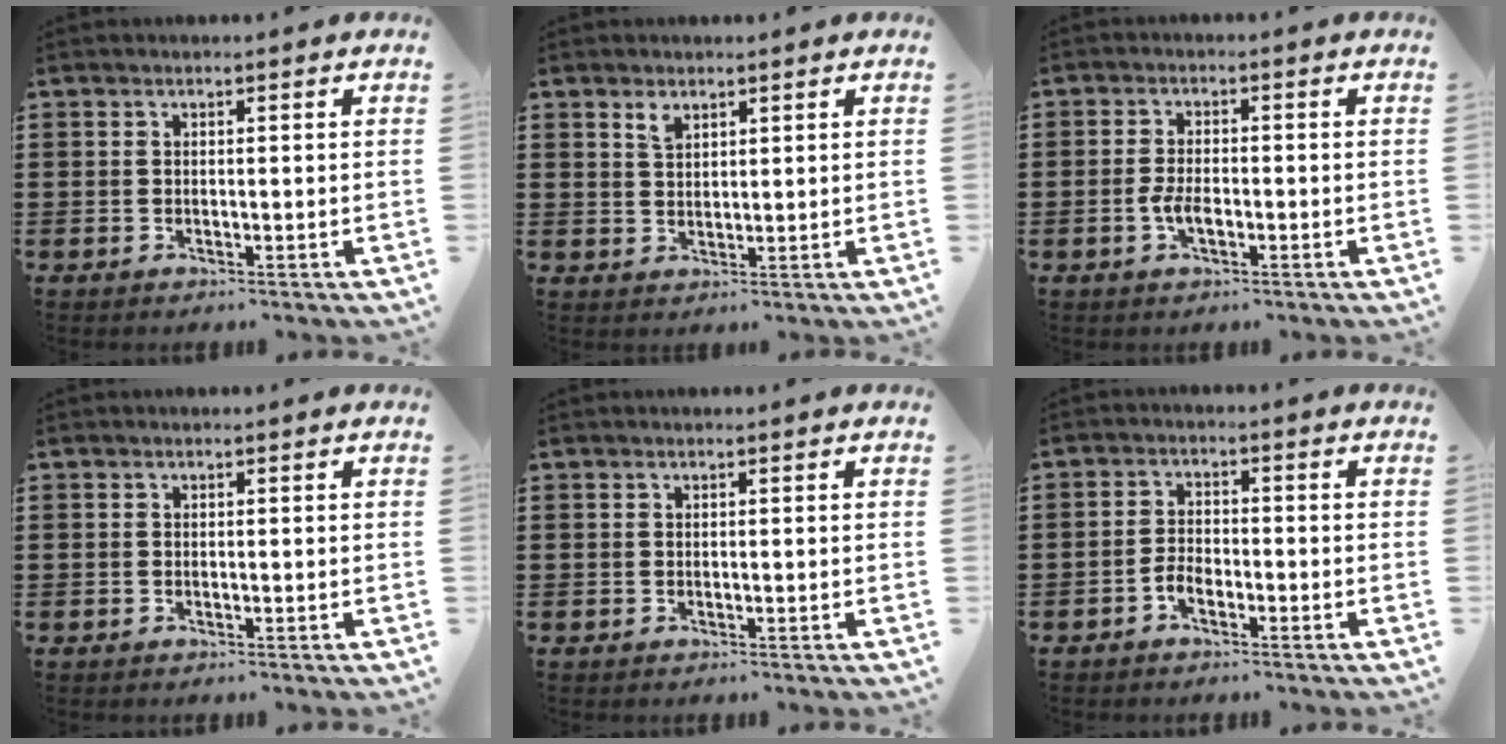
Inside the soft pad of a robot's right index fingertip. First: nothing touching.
{"total": 2.1, "force": [1.6, 1.0, 1.0], "torque": [-0.015, -0.001, 0.029]}
{"total": 3.2, "force": [-1.1, 1.3, 2.7], "torque": [-0.064, -0.005, -0.021]}
{"total": 0.0}
{"total": 0.0}
{"total": 2.5, "force": [-1.6, 1.1, 1.6], "torque": [-0.040, 0.000, -0.033]}